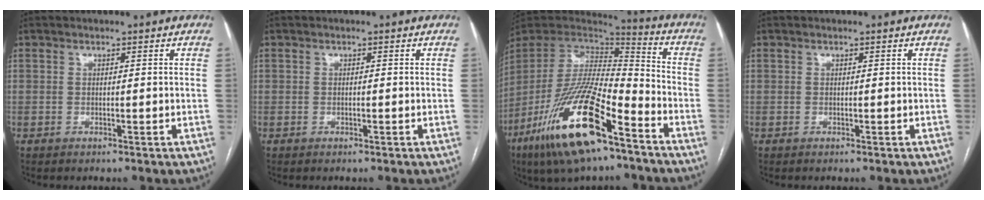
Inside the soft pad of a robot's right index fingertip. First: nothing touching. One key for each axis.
{"total": 0.0}
{"total": 23.1, "fx": -13.4, "fy": 5.6, "fz": 17.9, "tx": -0.362, "ty": -0.042, "tz": -0.244}
{"total": 0.0}